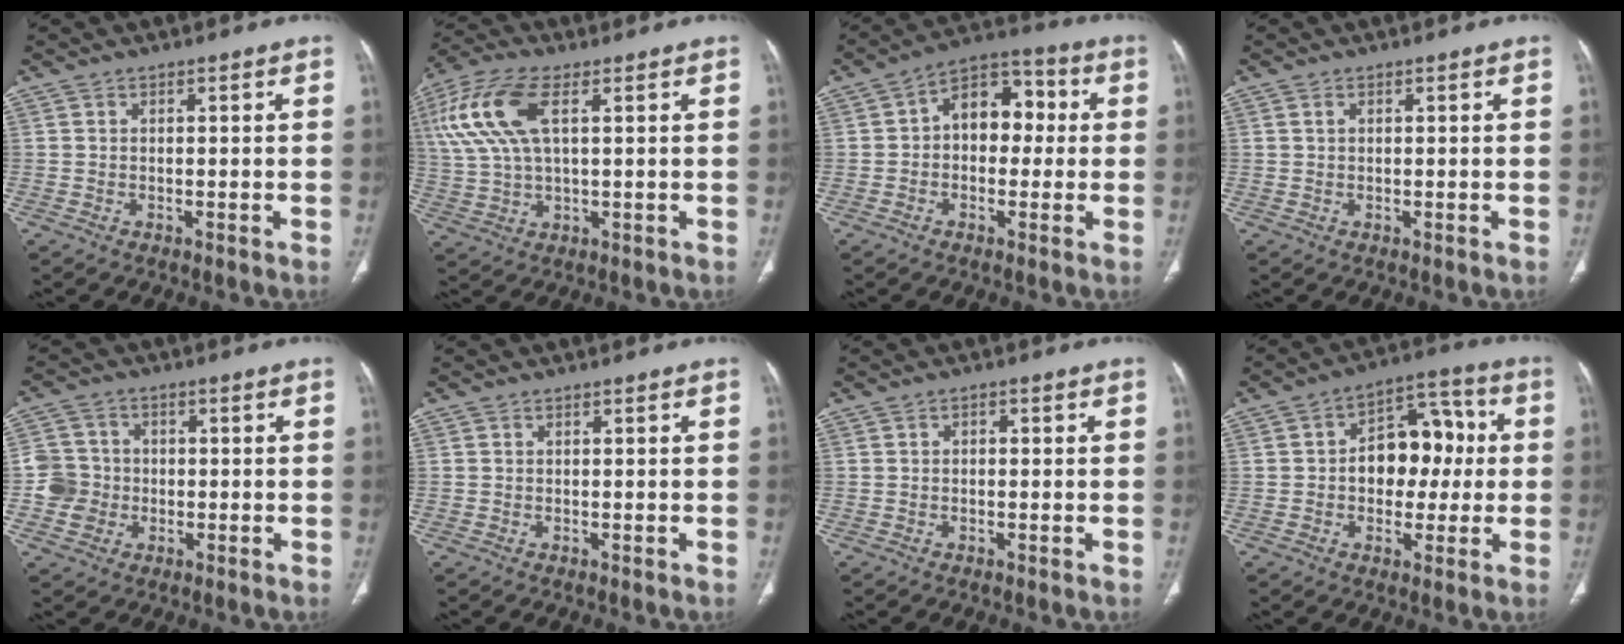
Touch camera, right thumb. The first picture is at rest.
{"total": 13.7, "force": [4.3, 6.1, 11.5], "torque": [-0.271, 0.012, 0.086]}
{"total": 10.7, "force": [0.9, 7.4, 7.7], "torque": [-0.076, 0.034, 0.001]}
{"total": 0.7, "force": [0.3, 0.5, 0.4], "torque": [-0.011, 0.003, 0.006]}
{"total": 6.5, "force": [-1.1, 6.2, 1.7], "torque": [-0.009, 0.014, -0.022]}
{"total": 0.0}
{"total": 1.0, "force": [0.1, 0.8, 0.7], "torque": [-0.006, 0.004, -0.002]}
{"total": 13.1, "force": [0.4, 9.0, 9.5], "torque": [-0.087, 0.034, 0.002]}